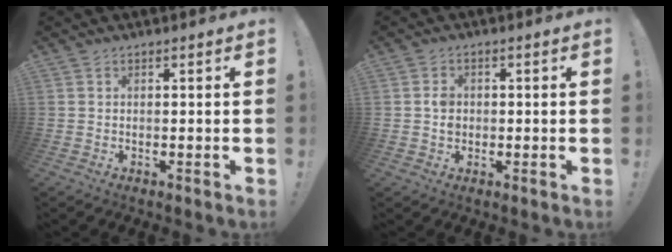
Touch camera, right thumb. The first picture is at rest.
{"total": 3.5, "force": [-0.3, 2.9, 1.9], "torque": [-0.016, 0.001, -0.008]}